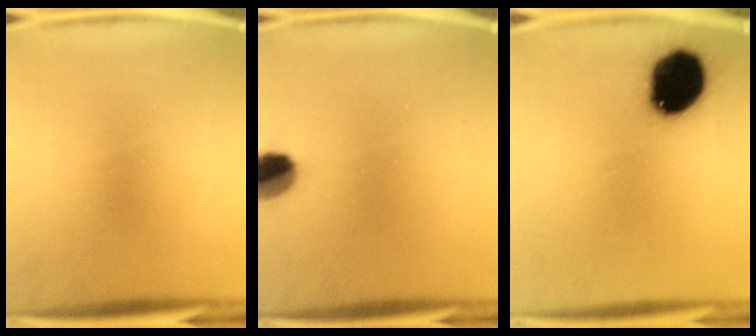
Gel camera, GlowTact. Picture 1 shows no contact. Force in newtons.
{"total": 6.5}
{"total": 18.6}